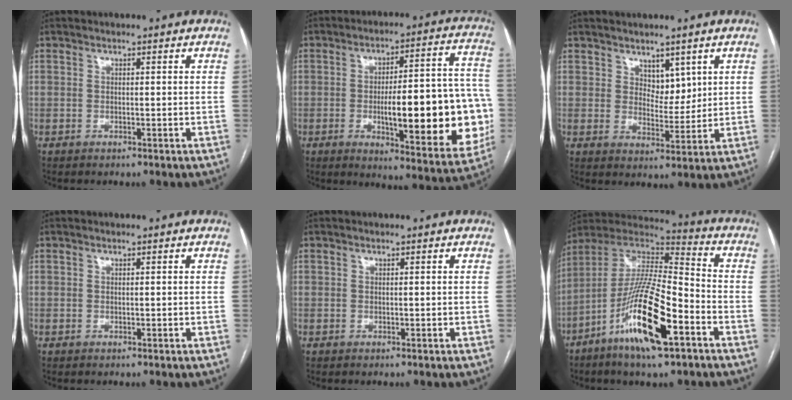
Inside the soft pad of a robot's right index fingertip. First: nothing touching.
{"total": 22.9, "force": [-4.0, 5.1, 22.0], "torque": [-0.237, 0.022, -0.037]}
{"total": 4.4, "force": [2.4, 2.6, 2.7], "torque": [-0.036, -0.004, 0.045]}
{"total": 0.0}
{"total": 0.0}
{"total": 18.4, "force": [-8.5, 3.1, 16.0], "torque": [-0.319, -0.016, -0.154]}